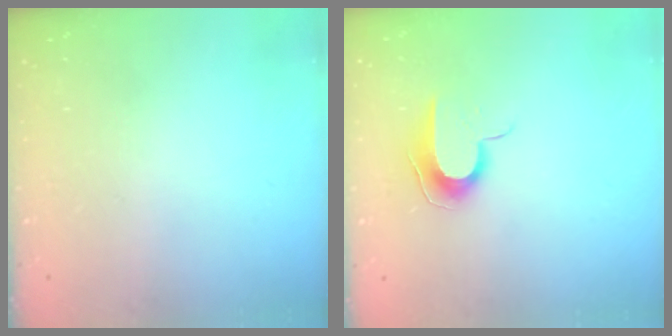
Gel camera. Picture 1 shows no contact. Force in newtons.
{"total": 8.9, "press": 8.9, "slide": 0.8}